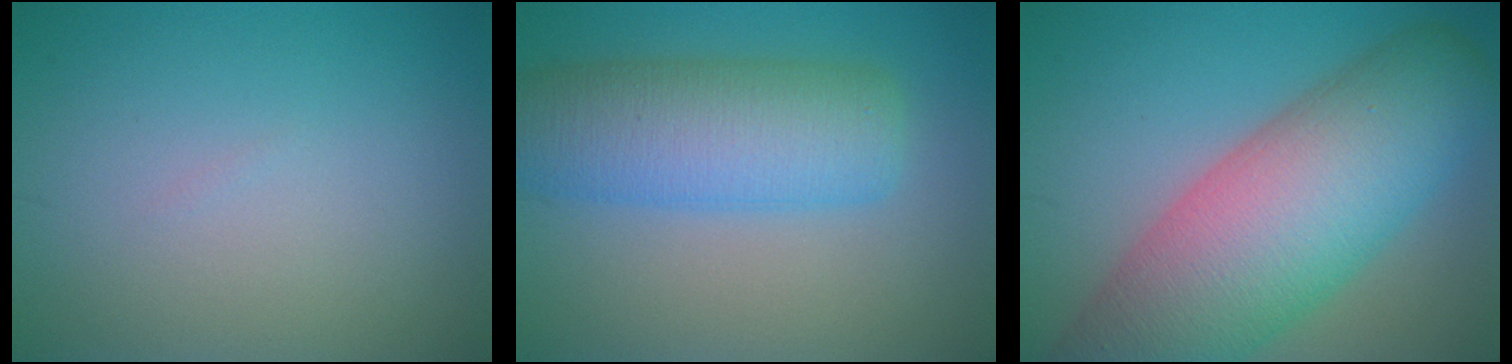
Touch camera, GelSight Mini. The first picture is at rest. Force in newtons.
{"total": 8.1, "press": 8.1, "slide": 0.2}
{"total": 13.3, "press": 13.3, "slide": 0.6}